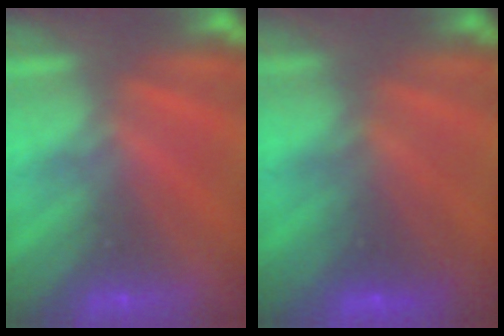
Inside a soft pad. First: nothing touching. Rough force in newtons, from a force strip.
{"total": 8.6}